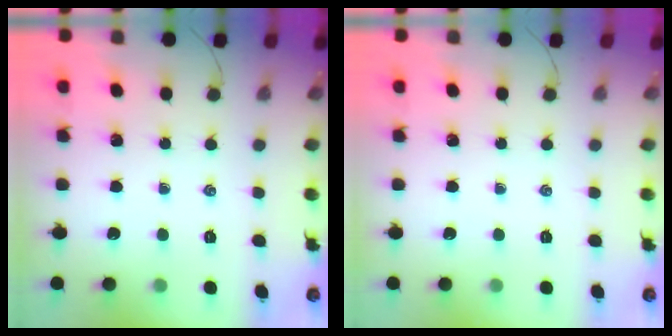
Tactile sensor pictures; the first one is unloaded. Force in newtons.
{"total": 0.0}